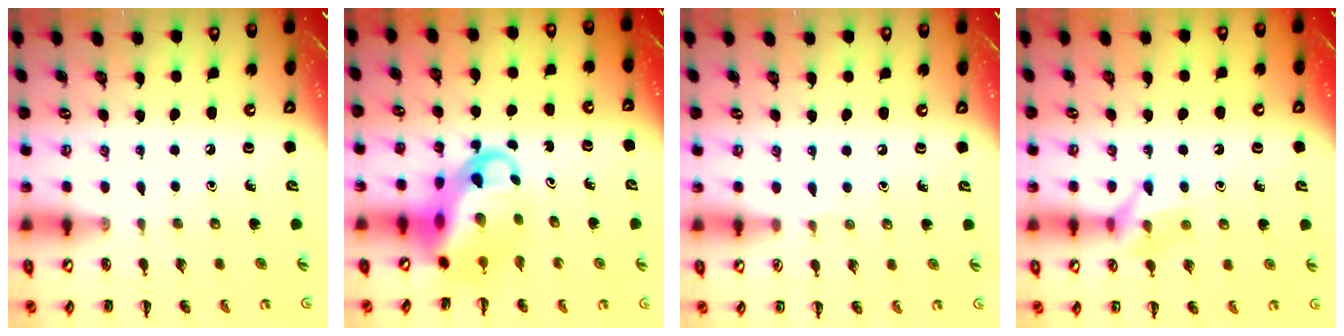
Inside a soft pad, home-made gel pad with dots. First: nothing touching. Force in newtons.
{"total": 8.3, "press": 8.2, "slide": 1.3}
{"total": 2.9, "press": 2.8, "slide": 1.0}
{"total": 8.3, "press": 8.3, "slide": 0.8}